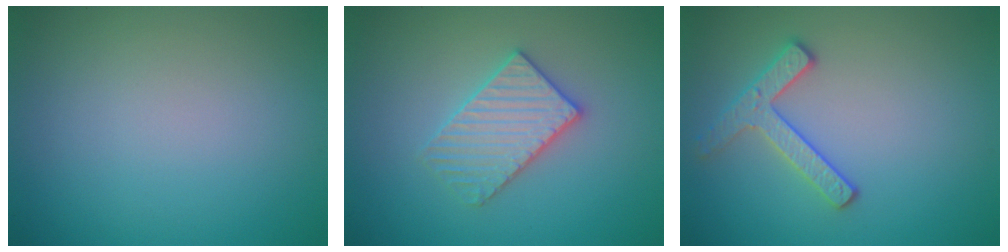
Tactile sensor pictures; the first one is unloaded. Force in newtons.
{"total": 3.1, "press": 3.1, "slide": 0.4}
{"total": 2.5, "press": 2.4, "slide": 0.5}